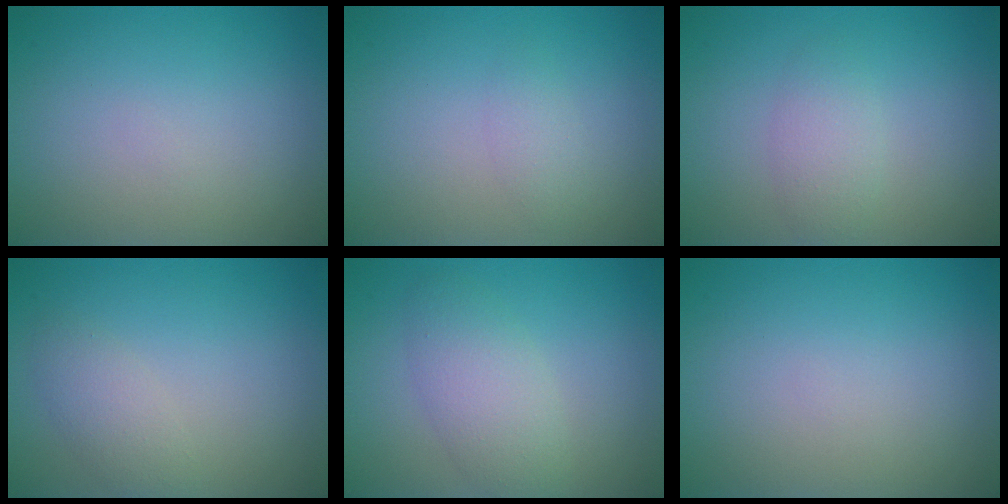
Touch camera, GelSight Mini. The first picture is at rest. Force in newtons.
{"total": 1.1, "press": 1.1, "slide": 0.1}
{"total": 2.0, "press": 2.0, "slide": 0.0}
{"total": 2.0, "press": 2.0, "slide": 0.2}
{"total": 3.6, "press": 3.6, "slide": 0.1}
{"total": 0.0}